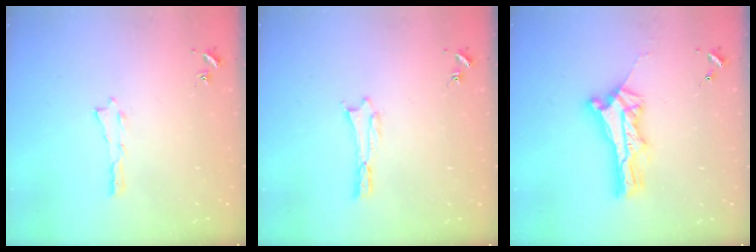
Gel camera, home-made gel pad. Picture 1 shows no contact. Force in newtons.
{"total": 0.0}
{"total": 6.0, "press": 6.0, "slide": 0.4}